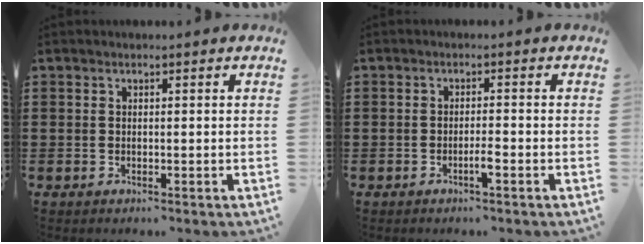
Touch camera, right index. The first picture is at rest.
{"total": 2.0, "force": [-1.2, 0.1, 1.7], "torque": [-0.030, -0.002, -0.020]}